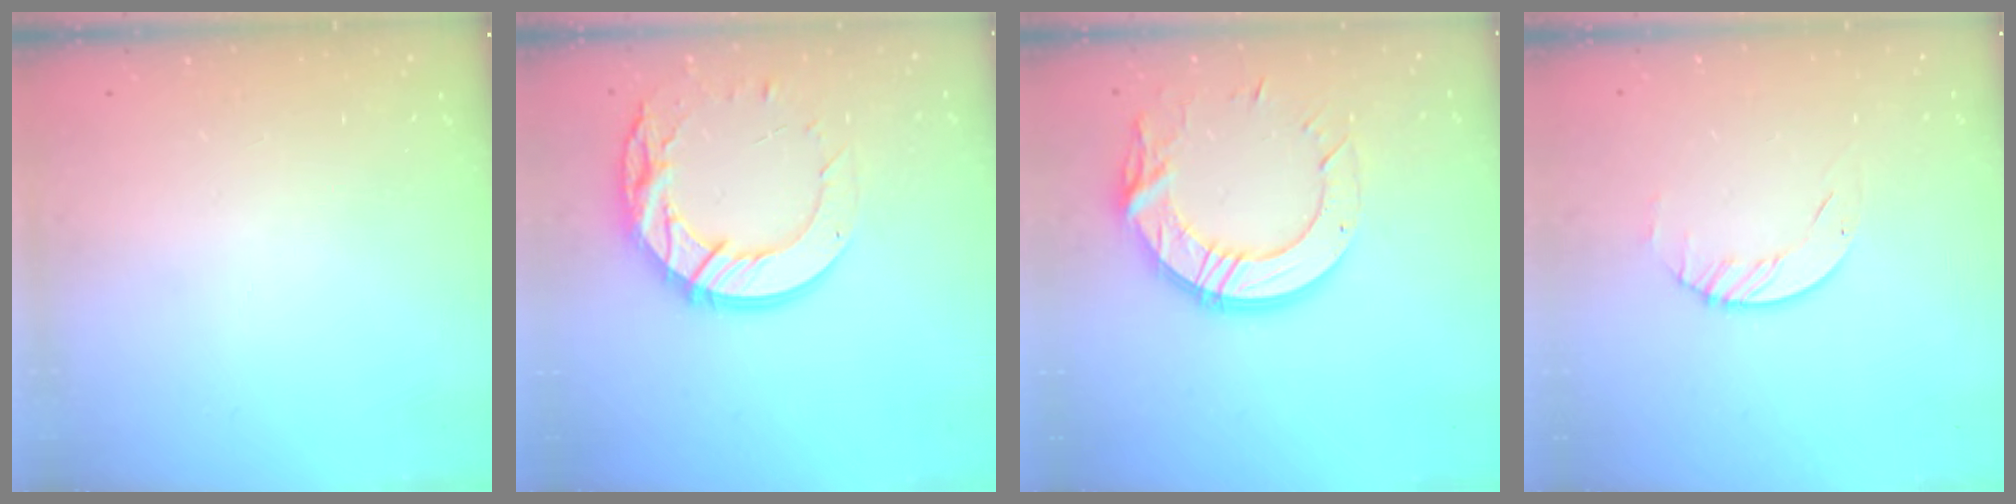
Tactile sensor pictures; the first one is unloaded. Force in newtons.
{"total": 16.8, "press": 16.8, "slide": 1.4}
{"total": 16.0, "press": 16.0, "slide": 1.0}
{"total": 2.3, "press": 2.3, "slide": 0.3}